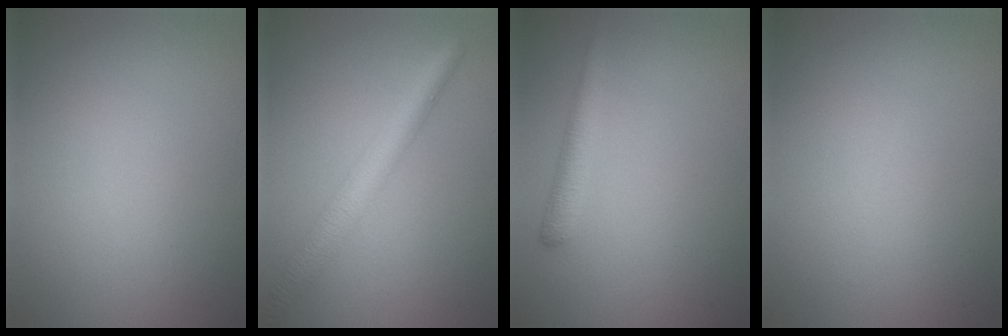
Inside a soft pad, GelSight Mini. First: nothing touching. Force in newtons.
{"total": 4.0, "press": 4.0, "slide": 0.0}
{"total": 1.9, "press": 1.9, "slide": 0.1}
{"total": 0.0}